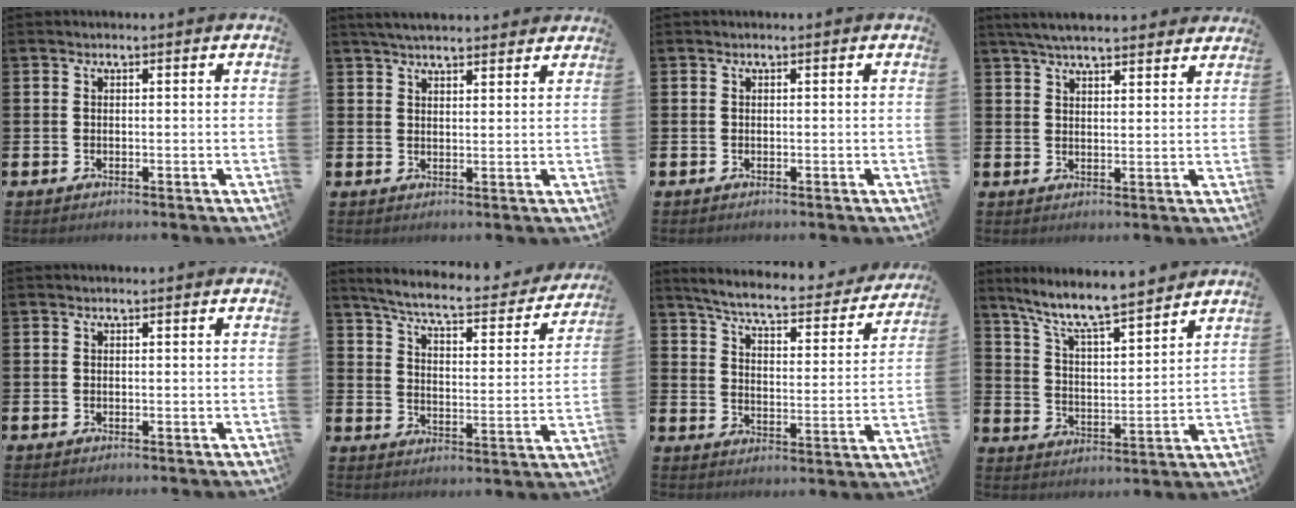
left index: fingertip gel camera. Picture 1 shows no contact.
{"total": 3.9, "force": [3.7, 0.7, 1.0], "torque": [-0.020, -0.010, 0.068]}
{"total": 0.0}
{"total": 5.3, "force": [5.0, 0.8, 1.6], "torque": [-0.037, -0.016, 0.091]}
{"total": 0.0}
{"total": 6.8, "force": [6.2, 0.7, 2.7], "torque": [-0.071, -0.048, 0.098]}
{"total": 6.2, "force": [5.7, 0.8, 2.3], "torque": [-0.070, -0.043, 0.091]}
{"total": 8.7, "force": [8.0, 0.7, 3.4], "torque": [-0.094, -0.053, 0.139]}